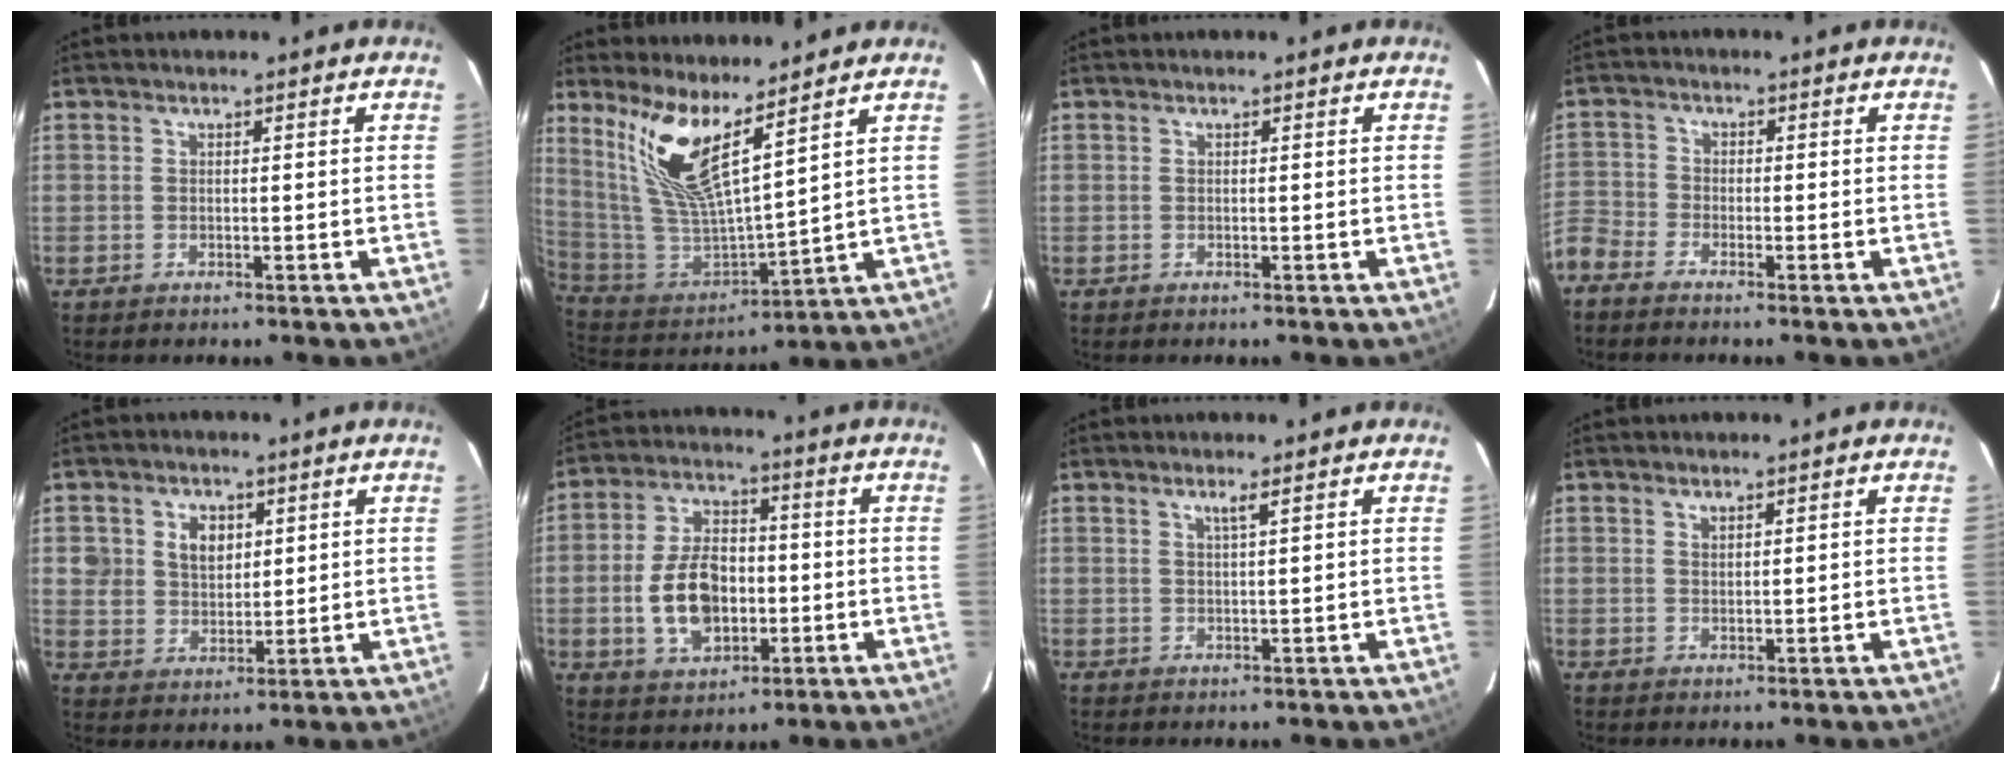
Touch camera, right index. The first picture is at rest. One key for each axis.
{"total": 14.0, "fx": 9.5, "fy": 2.7, "fz": 9.9, "tx": -0.192, "ty": -0.010, "tz": 0.202}
{"total": 0.0}
{"total": 4.9, "fx": -3.6, "fy": 3.2, "fz": 0.8, "tx": -0.030, "ty": -0.002, "tz": -0.092}
{"total": 6.7, "fx": 2.3, "fy": 5.6, "fz": 3.0, "tx": -0.058, "ty": 0.013, "tz": 0.047}
{"total": 12.1, "fx": -2.2, "fy": 7.6, "fz": 9.2, "tx": -0.187, "ty": 0.014, "tz": -0.027}
{"total": 1.4, "fx": 0.9, "fy": -0.4, "fz": 1.1, "tx": -0.017, "ty": -0.002, "tz": 0.015}
{"total": 1.1, "fx": 1.0, "fy": 0.4, "fz": 0.3, "tx": -0.004, "ty": 0.001, "tz": 0.018}